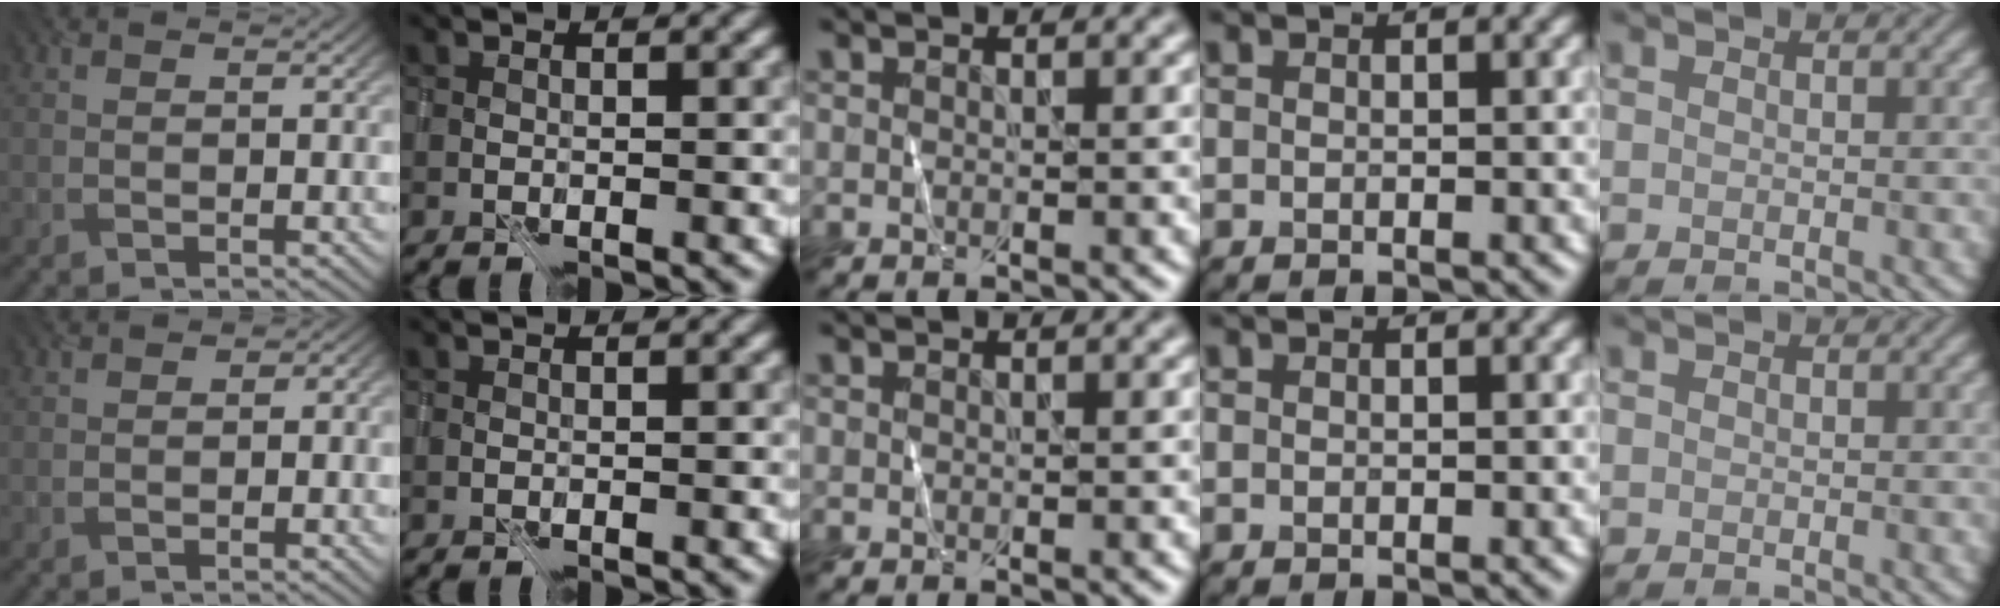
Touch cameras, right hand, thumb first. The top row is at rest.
{"thumb": {"total": 2.0, "force": [-1.0, 1.6, 0.7], "torque": [-0.002, -0.008, -0.012]}}